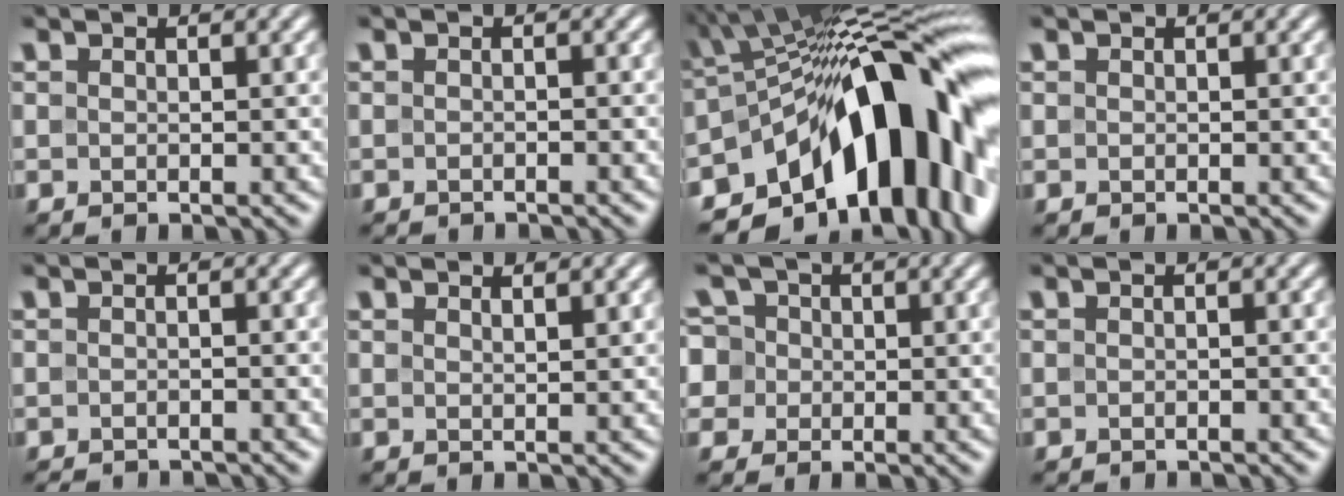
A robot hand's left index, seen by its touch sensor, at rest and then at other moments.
{"total": 1.3, "force": [-1.3, 0.1, 0.3], "torque": [-0.002, -0.006, -0.019]}
{"total": 16.5, "force": [-5.8, 8.0, 13.2], "torque": [-0.161, 0.024, -0.115]}
{"total": 0.0}
{"total": 2.7, "force": [-2.6, 0.3, 0.7], "torque": [-0.008, -0.010, -0.040]}
{"total": 1.0, "force": [0.8, 0.2, 0.5], "torque": [-0.003, 0.002, 0.013]}
{"total": 6.3, "force": [1.2, 5.5, 2.7], "torque": [-0.044, 0.038, -0.021]}
{"total": 0.9, "force": [-0.8, 0.1, 0.3], "torque": [-0.003, -0.005, -0.014]}